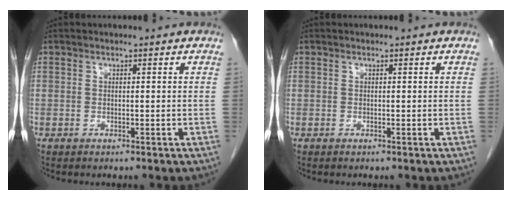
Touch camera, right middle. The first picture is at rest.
{"total": 0.0}